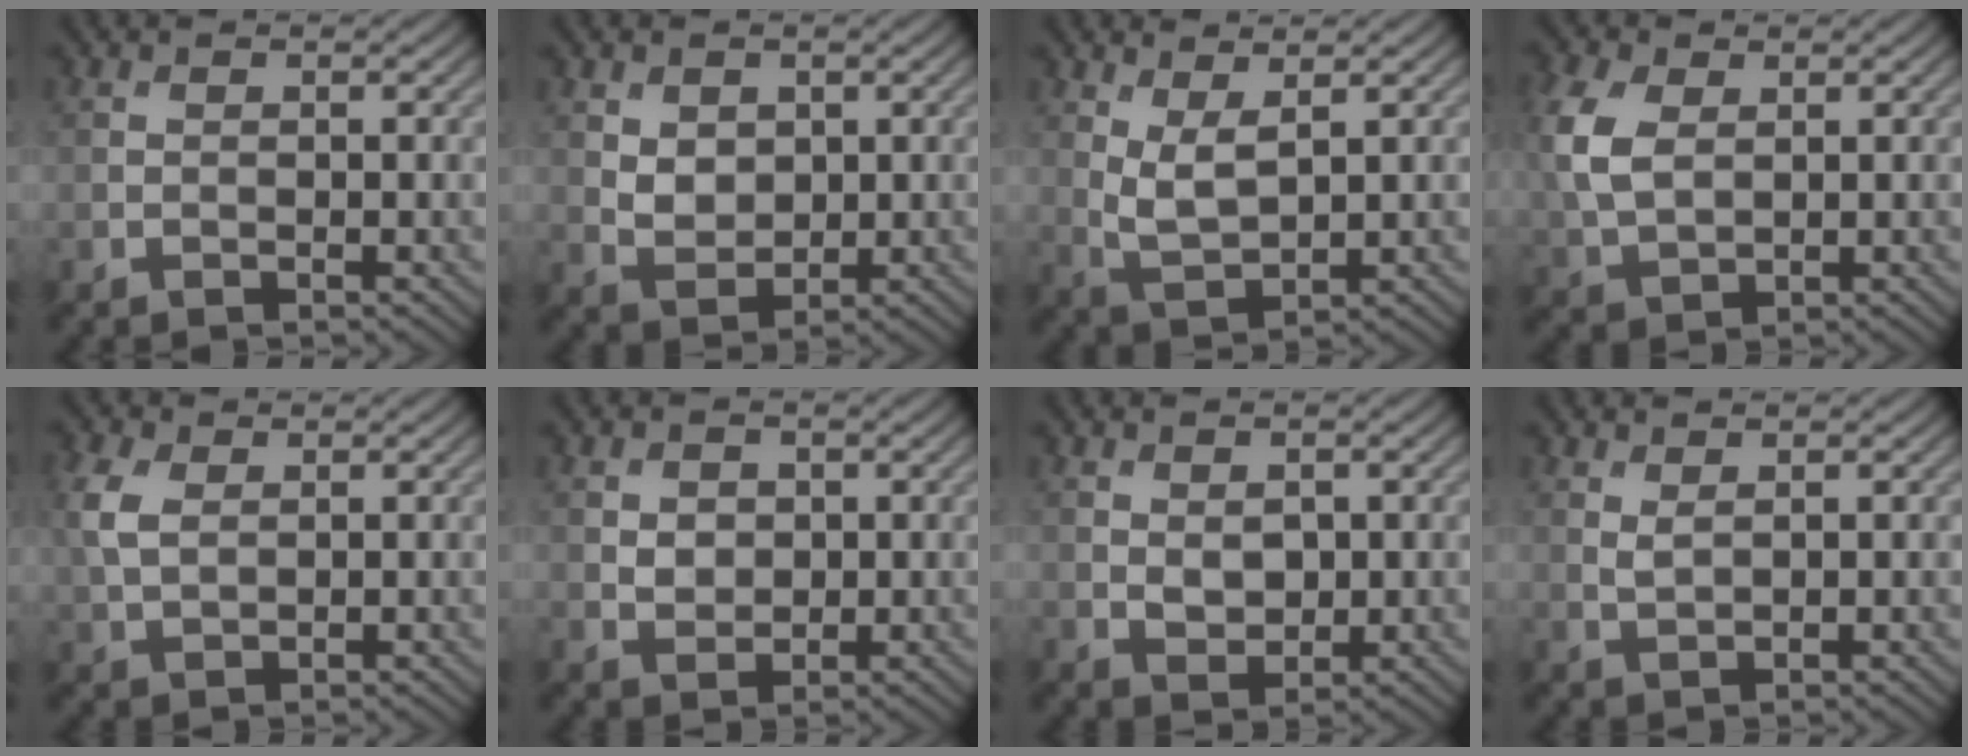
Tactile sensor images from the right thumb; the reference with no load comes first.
{"total": 3.3, "force": [1.2, 2.5, 1.8], "torque": [-0.049, -0.005, 0.024]}
{"total": 3.8, "force": [1.7, 1.5, 3.1], "torque": [-0.078, -0.008, 0.040]}
{"total": 6.8, "force": [1.4, 4.5, 4.9], "torque": [-0.147, 0.008, 0.027]}
{"total": 4.4, "force": [1.1, 2.9, 3.2], "torque": [-0.092, 0.007, 0.020]}
{"total": 2.4, "force": [0.5, 2.0, 1.2], "torque": [-0.032, -0.003, 0.005]}
{"total": 2.4, "force": [0.4, 1.7, 1.6], "torque": [-0.036, -0.006, 0.013]}
{"total": 1.3, "force": [0.9, 0.4, 0.8], "torque": [-0.026, -0.004, 0.023]}